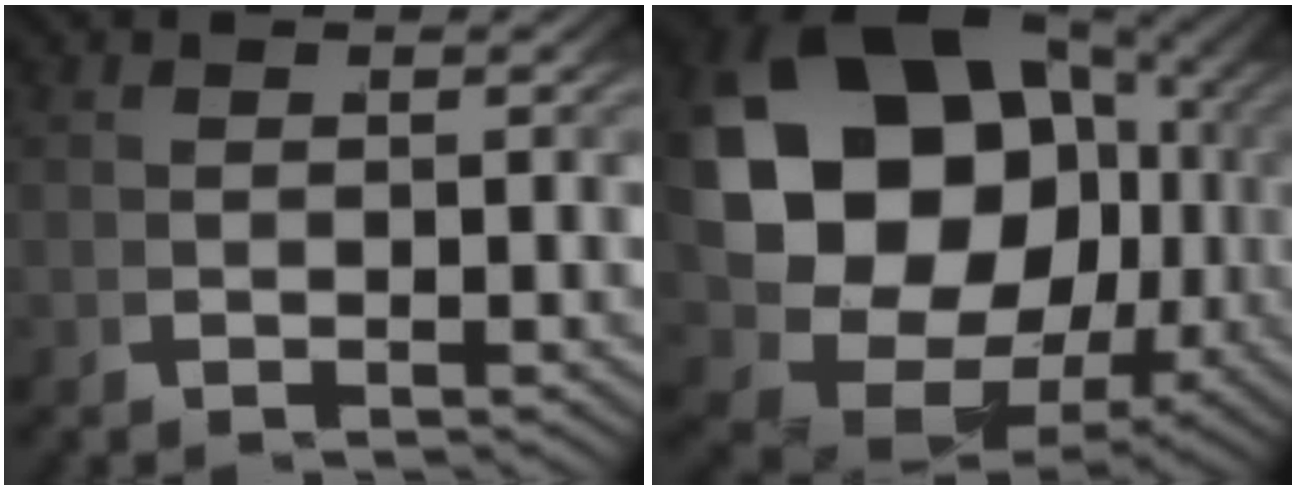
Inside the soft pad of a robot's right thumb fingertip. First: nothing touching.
{"total": 24.7, "force": [0.3, 18.1, 16.9], "torque": [-0.355, -0.055, 0.023]}